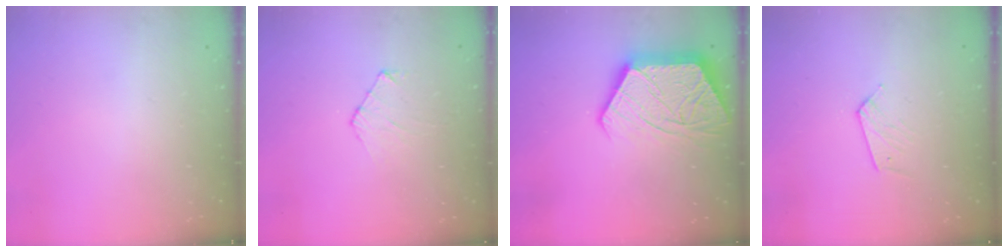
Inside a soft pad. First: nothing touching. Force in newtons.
{"total": 5.4, "press": 5.4, "slide": 0.5}
{"total": 14.6, "press": 14.5, "slide": 1.2}
{"total": 3.9, "press": 3.9, "slide": 0.3}